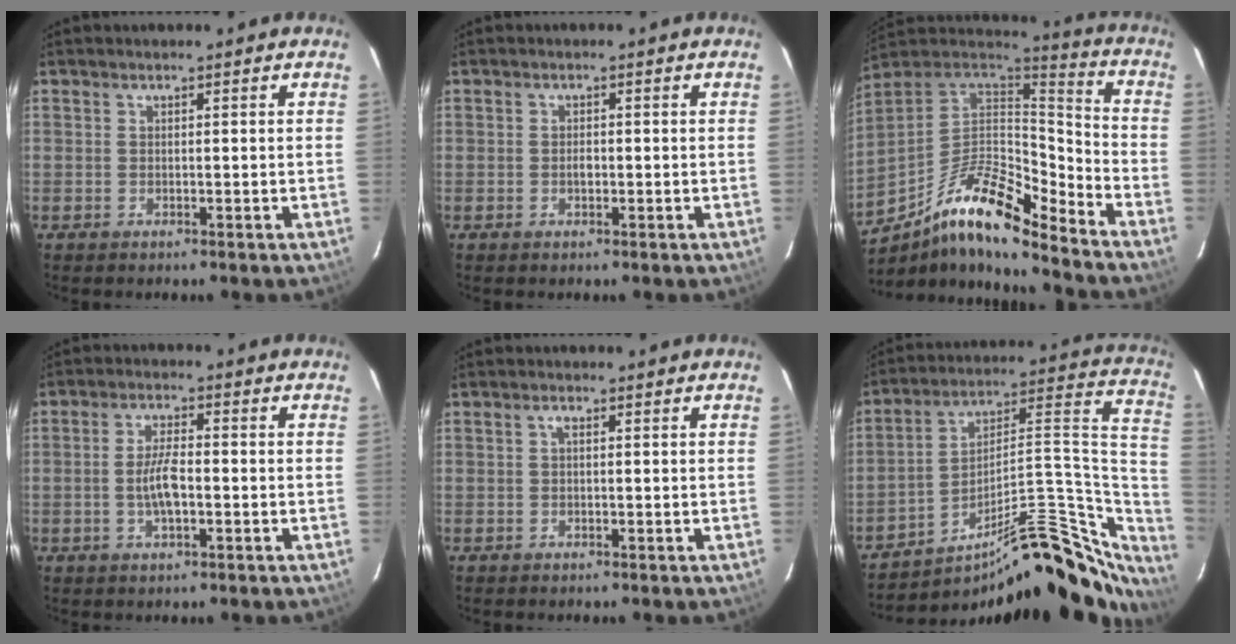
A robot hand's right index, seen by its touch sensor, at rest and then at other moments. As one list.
[{"total": 1.2, "force": [-0.3, 0.8, 0.8], "torque": [-0.014, 0.004, -0.006]}, {"total": 17.6, "force": [-11.8, 3.9, 12.5], "torque": [-0.234, -0.008, -0.227]}, {"total": 5.3, "force": [-1.2, 1.7, 4.9], "torque": [-0.098, 0.004, -0.021]}, {"total": 0.7, "force": [0.1, 0.2, 0.7], "torque": [-0.012, 0.005, 0.000]}, {"total": 25.9, "force": [-17.0, 9.0, 17.3], "torque": [-0.212, 0.041, -0.246]}]